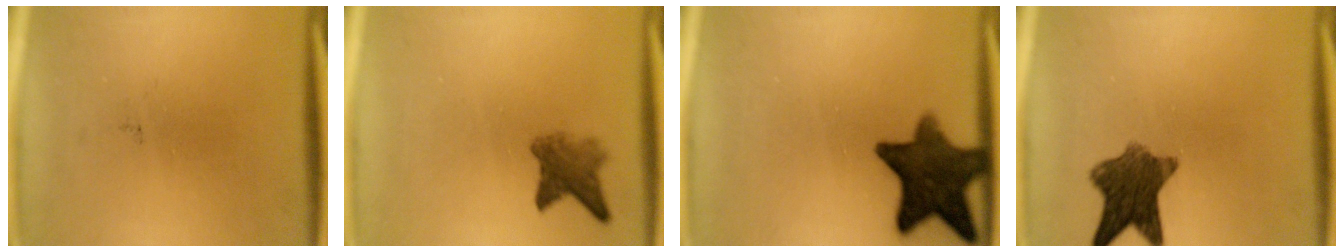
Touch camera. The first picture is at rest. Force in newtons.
{"total": 3.9}
{"total": 12.1}
{"total": 8.5}